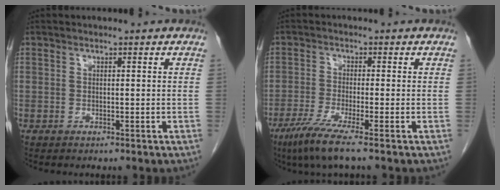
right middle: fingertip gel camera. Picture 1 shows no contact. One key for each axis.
{"total": 6.1, "fx": -4.0, "fy": -0.5, "fz": 4.5, "tx": -0.091, "ty": -0.020, "tz": -0.079}